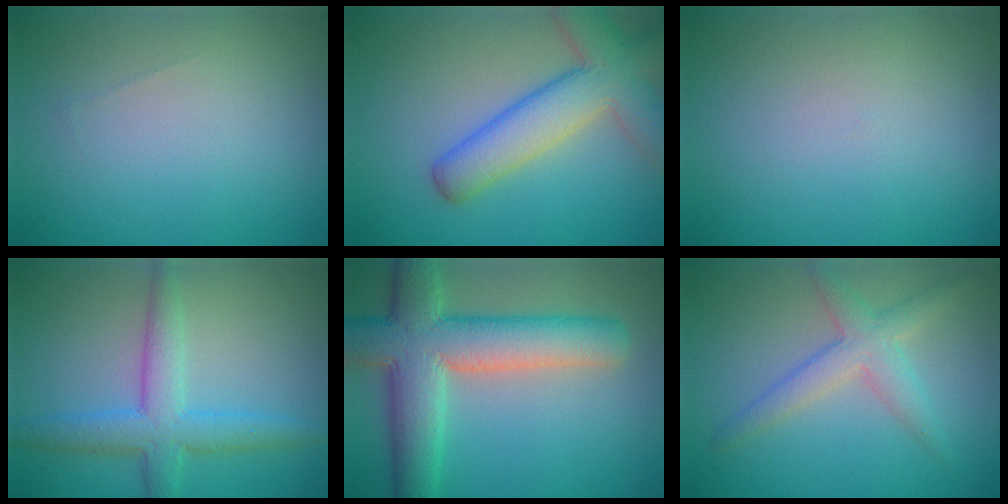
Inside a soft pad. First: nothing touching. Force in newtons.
{"total": 7.3, "press": 7.2, "slide": 0.4}
{"total": 0.0}
{"total": 4.6, "press": 4.6, "slide": 0.1}
{"total": 9.5, "press": 9.5, "slide": 0.7}
{"total": 3.3, "press": 3.3, "slide": 0.1}